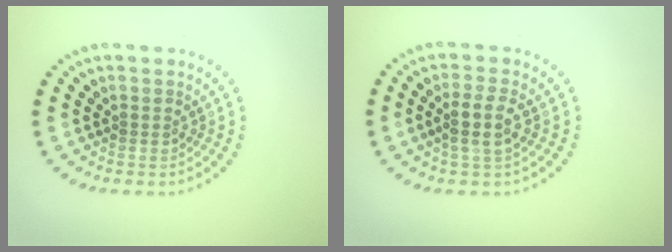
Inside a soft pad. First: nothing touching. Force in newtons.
{"total": 2.6, "press": 2.3, "slide": 1.2}